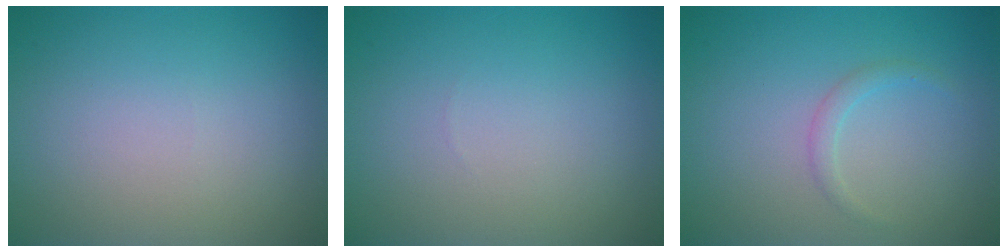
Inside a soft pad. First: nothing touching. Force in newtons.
{"total": 0.0}
{"total": 1.1, "press": 1.1, "slide": 0.1}